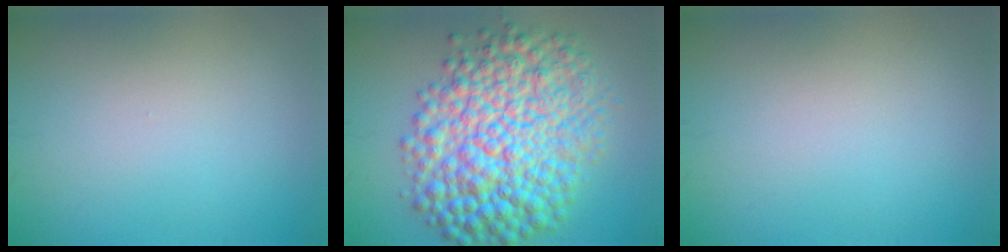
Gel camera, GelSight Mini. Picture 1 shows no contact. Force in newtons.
{"total": 11.5, "press": 11.5, "slide": 0.0}
{"total": 0.0}